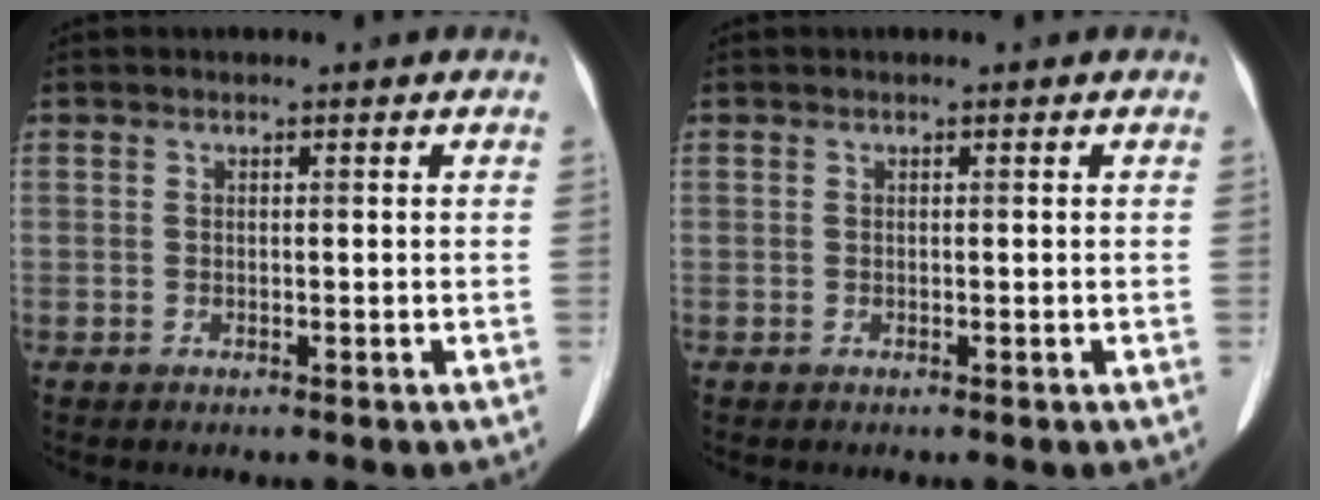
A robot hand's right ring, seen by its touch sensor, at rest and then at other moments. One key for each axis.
{"total": 0.0}